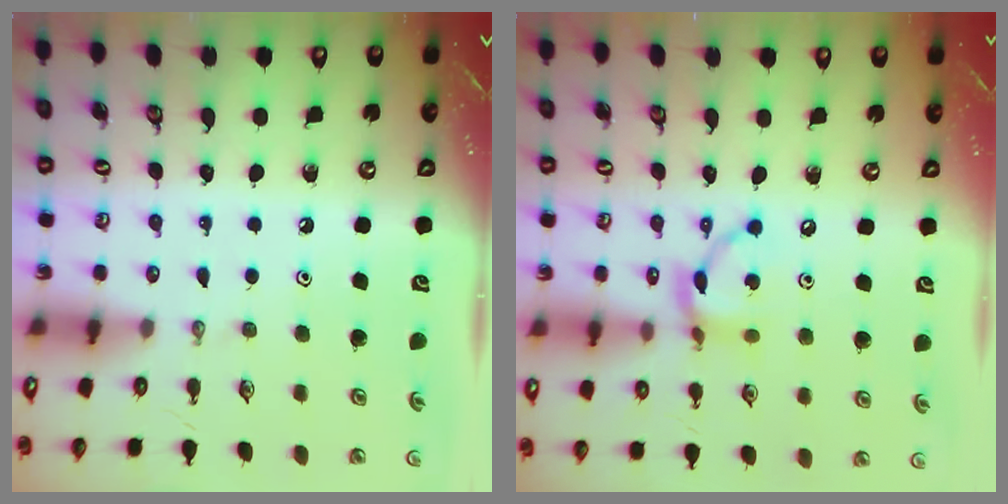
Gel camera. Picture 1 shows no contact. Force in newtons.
{"total": 11.3, "press": 11.3, "slide": 0.8}